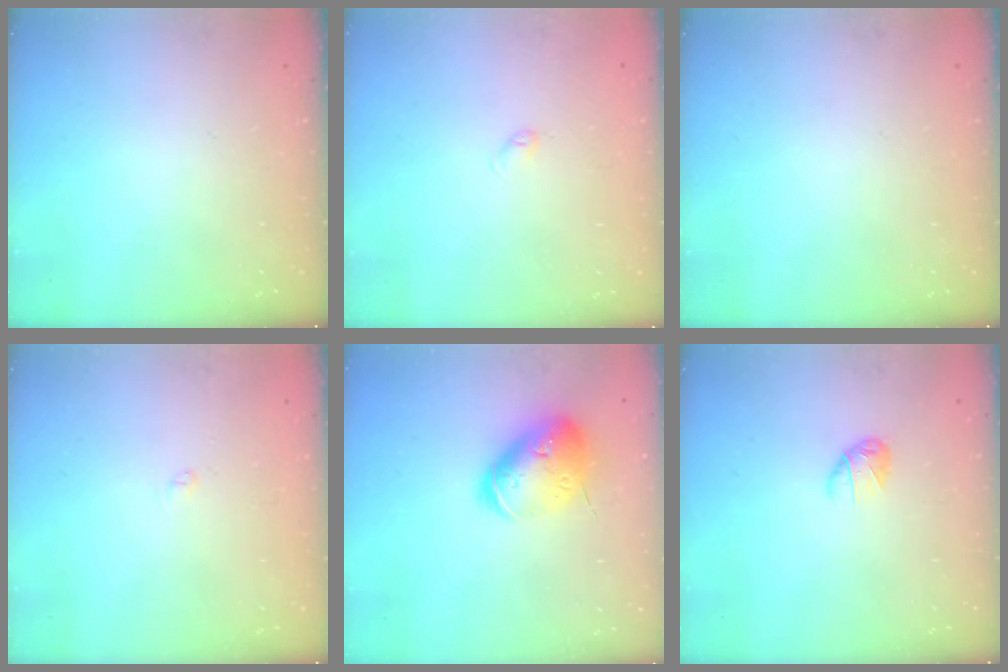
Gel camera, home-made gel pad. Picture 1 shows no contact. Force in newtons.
{"total": 2.7, "press": 2.6, "slide": 0.4}
{"total": 0.0}
{"total": 2.2, "press": 2.2, "slide": 0.2}
{"total": 17.8, "press": 17.5, "slide": 2.9}
{"total": 5.4, "press": 5.3, "slide": 1.0}